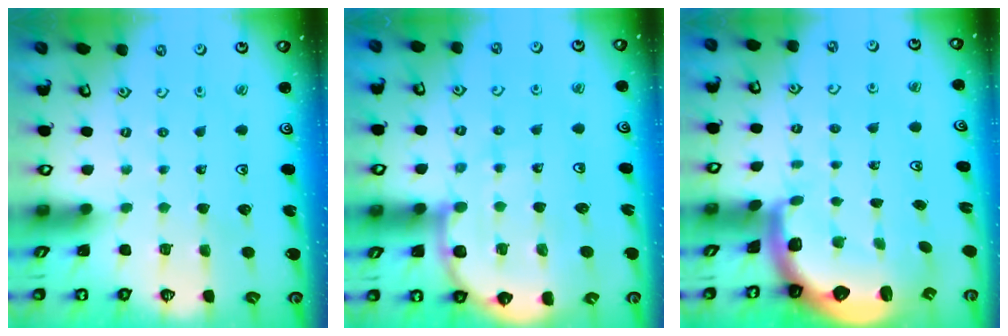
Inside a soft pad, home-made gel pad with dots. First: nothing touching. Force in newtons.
{"total": 9.3, "press": 9.1, "slide": 2.1}
{"total": 2.8, "press": 2.4, "slide": 1.4}